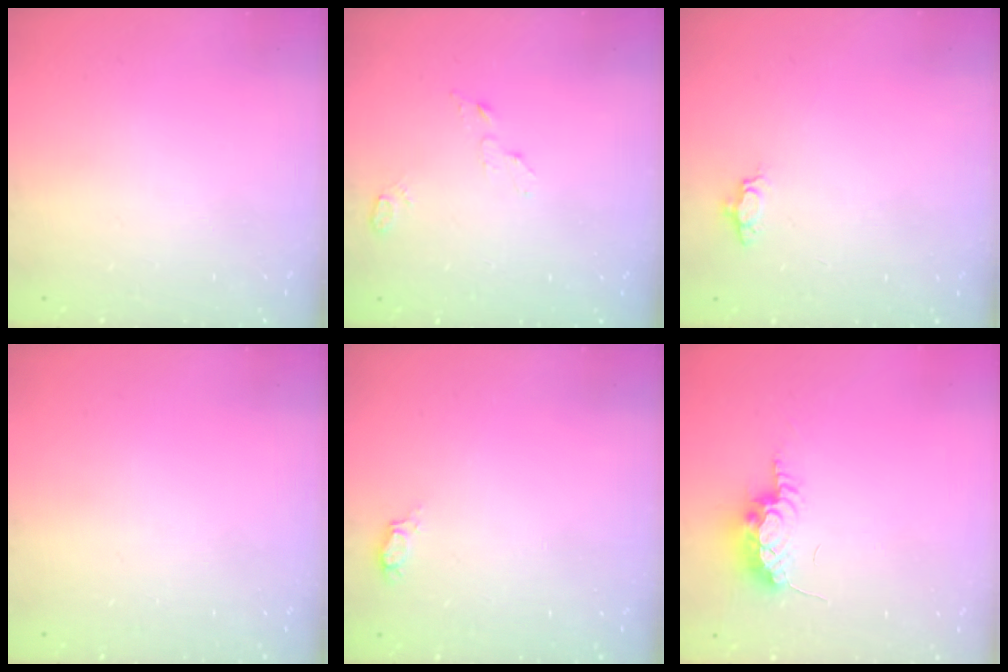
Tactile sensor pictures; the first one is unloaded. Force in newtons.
{"total": 3.5, "press": 3.4, "slide": 0.3}
{"total": 3.7, "press": 3.6, "slide": 0.5}
{"total": 0.0}
{"total": 4.2, "press": 3.9, "slide": 1.5}
{"total": 14.9, "press": 9.9, "slide": 11.1}